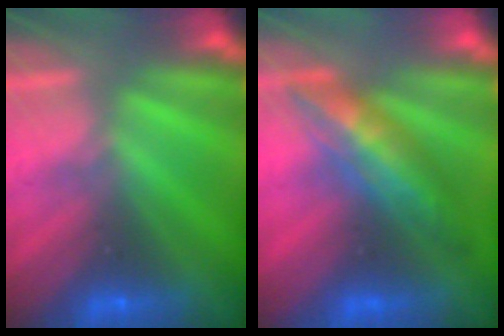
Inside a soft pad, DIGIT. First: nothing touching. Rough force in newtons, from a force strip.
{"total": 2.9}